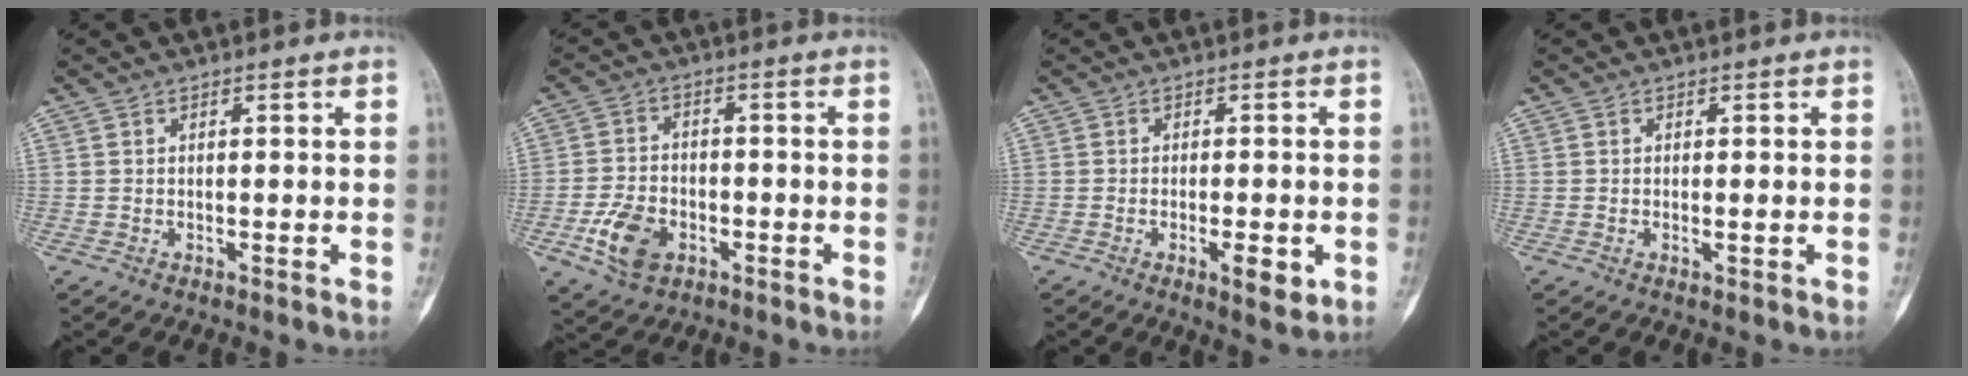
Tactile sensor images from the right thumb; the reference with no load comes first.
{"total": 8.3, "force": [-3.4, 5.4, 5.3], "torque": [-0.095, 0.012, -0.060]}
{"total": 4.9, "force": [-1.6, 1.7, 4.3], "torque": [-0.056, -0.003, -0.018]}
{"total": 0.6, "force": [0.0, 0.1, 0.6], "torque": [-0.010, -0.002, -0.001]}